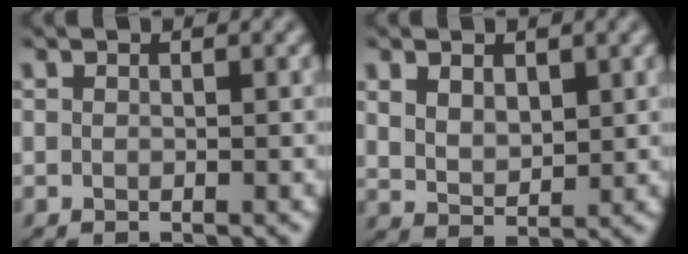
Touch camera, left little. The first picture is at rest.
{"total": 3.0, "force": [1.3, 1.8, 2.1], "torque": [-0.047, -0.005, 0.028]}